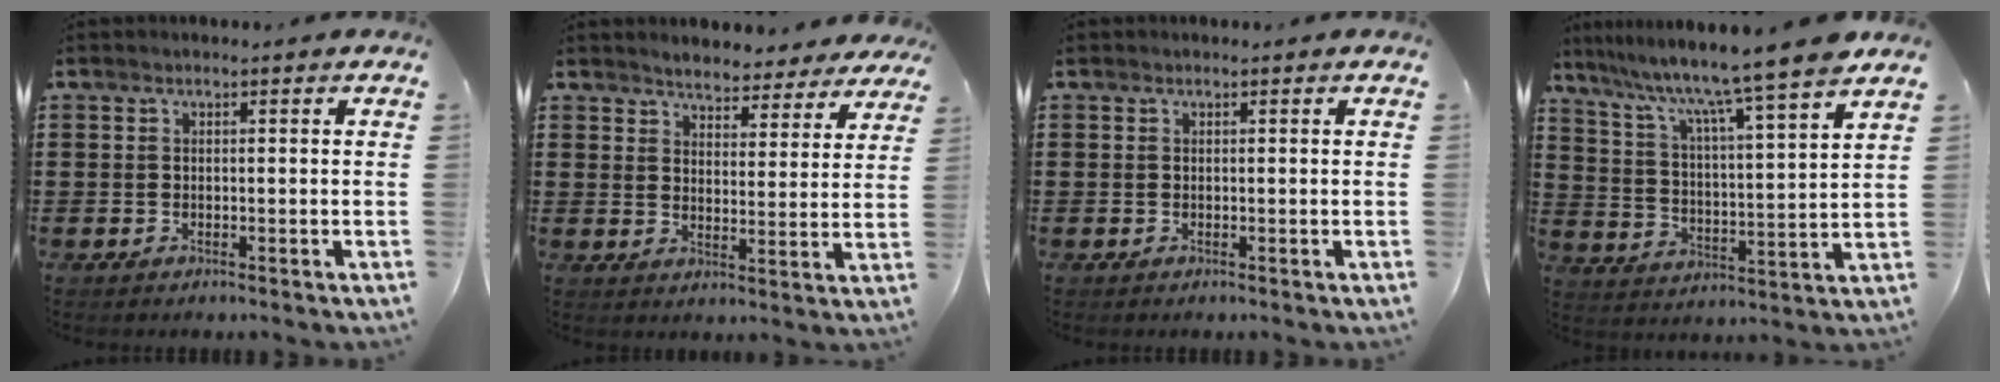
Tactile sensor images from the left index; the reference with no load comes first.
{"total": 3.7, "force": [3.7, 0.5, 0.0], "torque": [-0.020, -0.016, 0.064]}
{"total": 0.0}
{"total": 8.7, "force": [7.3, -1.5, 4.5], "torque": [-0.117, -0.058, 0.113]}